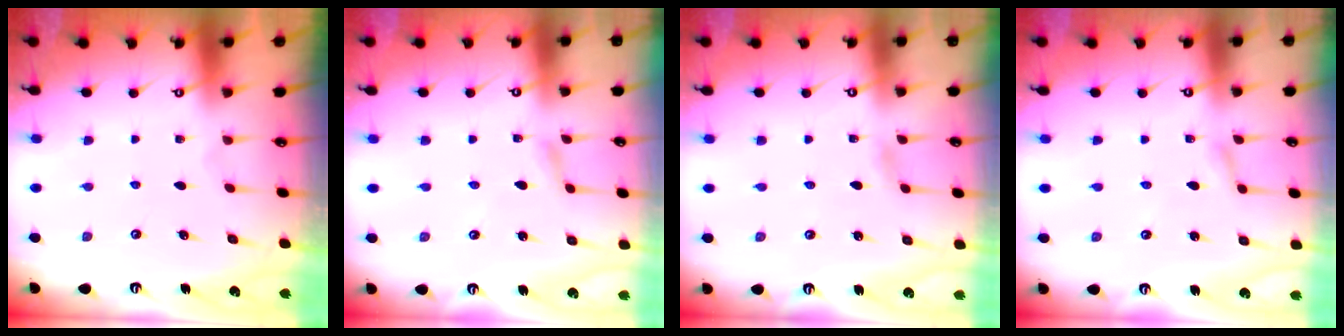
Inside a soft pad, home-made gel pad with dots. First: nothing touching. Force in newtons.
{"total": 2.3, "press": 2.3, "slide": 0.3}
{"total": 1.2, "press": 1.1, "slide": 0.2}
{"total": 1.7, "press": 1.7, "slide": 0.2}